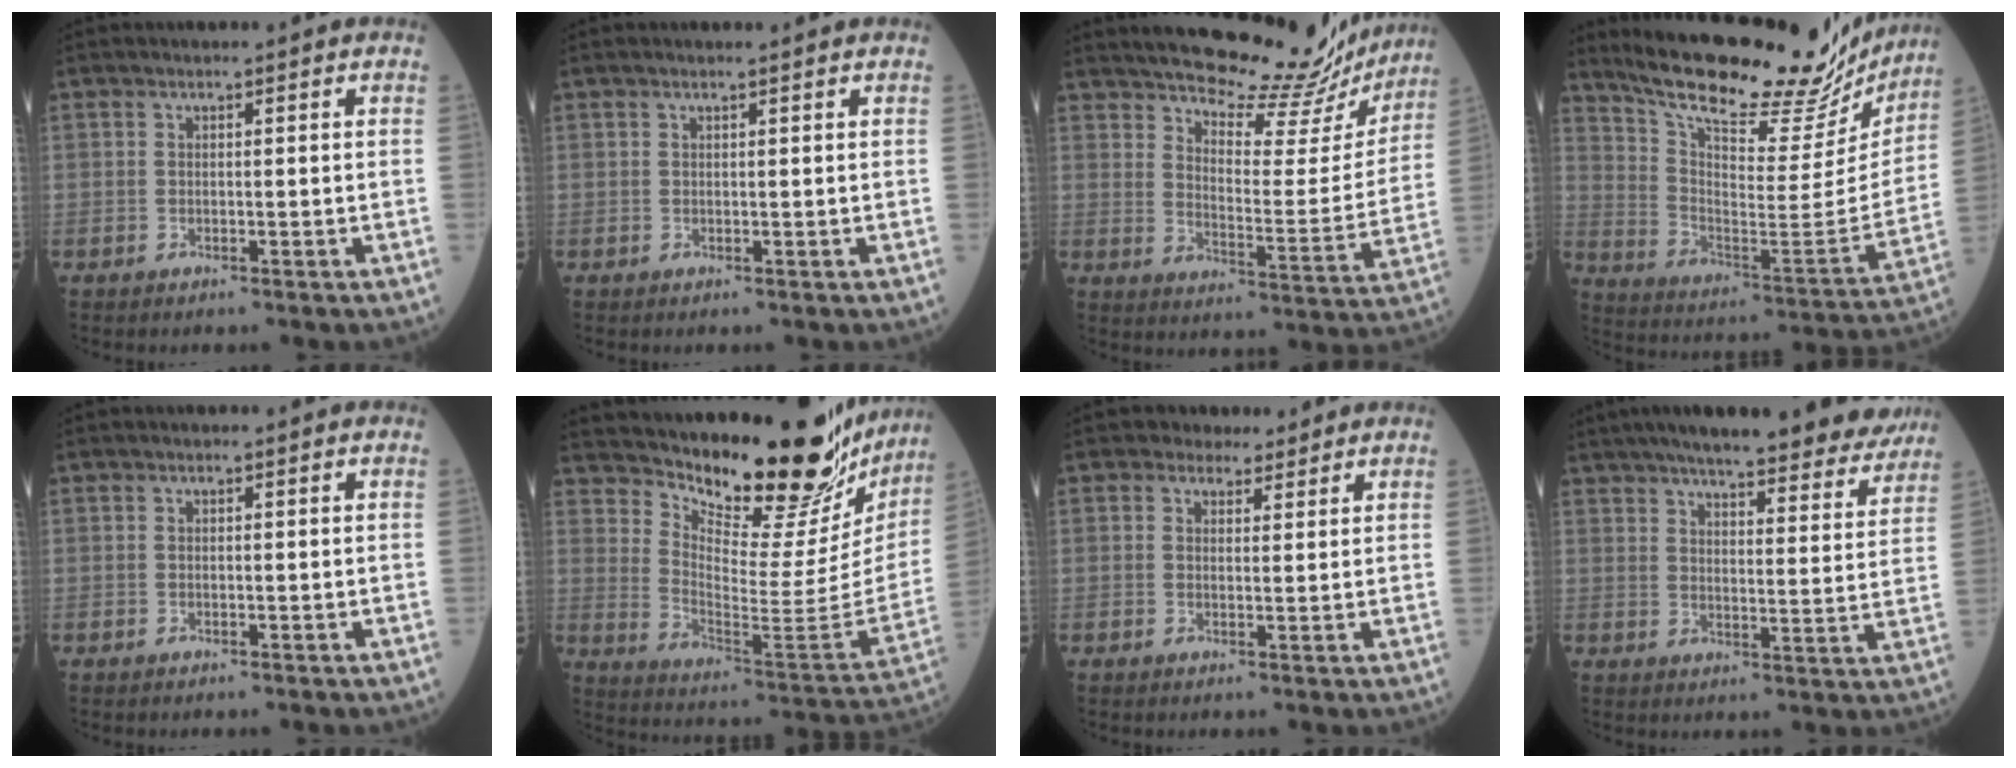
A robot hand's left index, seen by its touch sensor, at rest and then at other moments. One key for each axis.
{"total": 1.1, "fx": 1.0, "fy": -0.1, "fz": 0.5, "tx": -0.010, "ty": 0.010, "tz": 0.018}
{"total": 20.3, "fx": 18.6, "fy": 4.7, "fz": 6.7, "tx": -0.090, "ty": -0.035, "tz": 0.235}
{"total": 26.0, "fx": 22.5, "fy": 6.3, "fz": 11.4, "tx": -0.183, "ty": -0.029, "tz": 0.321}
{"total": 0.0}
{"total": 25.0, "fx": 22.4, "fy": 4.8, "fz": 10.1, "tx": -0.159, "ty": -0.097, "tz": 0.303}
{"total": 3.0, "fx": 2.5, "fy": 1.6, "fz": 0.2, "tx": 0.002, "ty": 0.006, "tz": 0.035}
{"total": 24.4, "fx": 21.2, "fy": 4.3, "fz": 11.4, "tx": -0.169, "ty": -0.009, "tz": 0.267}